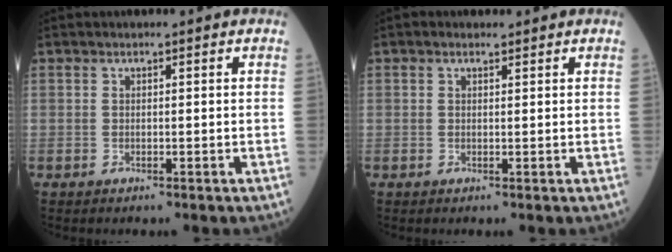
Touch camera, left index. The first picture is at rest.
{"total": 0.8, "force": [0.6, 0.4, 0.3], "torque": [-0.013, 0.005, 0.008]}